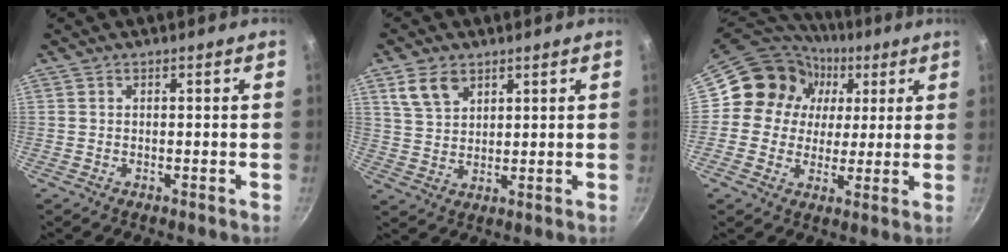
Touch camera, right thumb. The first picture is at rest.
{"total": 6.4, "force": [3.6, 4.1, 3.4], "torque": [-0.049, -0.011, 0.075]}
{"total": 14.2, "force": [3.8, 12.7, 5.2], "torque": [-0.063, 0.008, 0.047]}